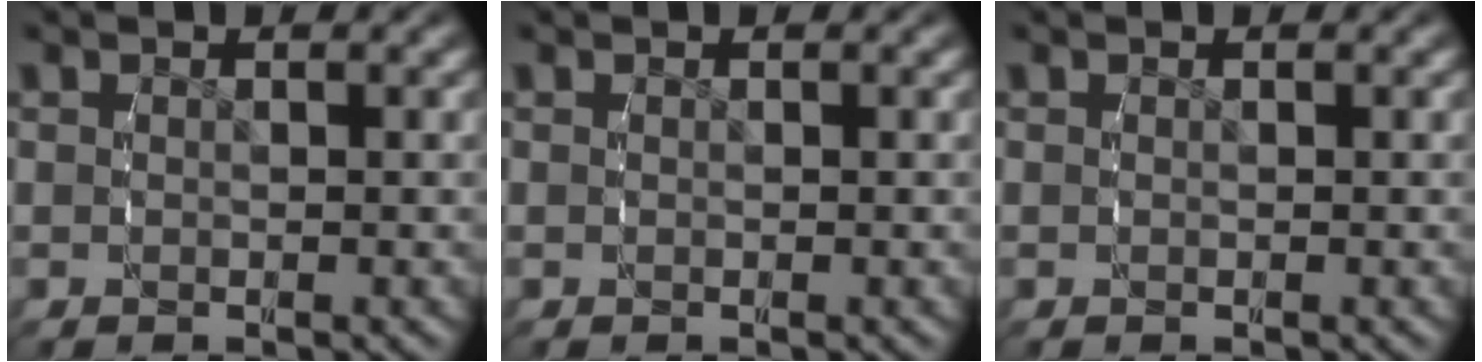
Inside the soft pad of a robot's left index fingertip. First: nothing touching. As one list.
[{"total": 0.0}, {"total": 0.0}]